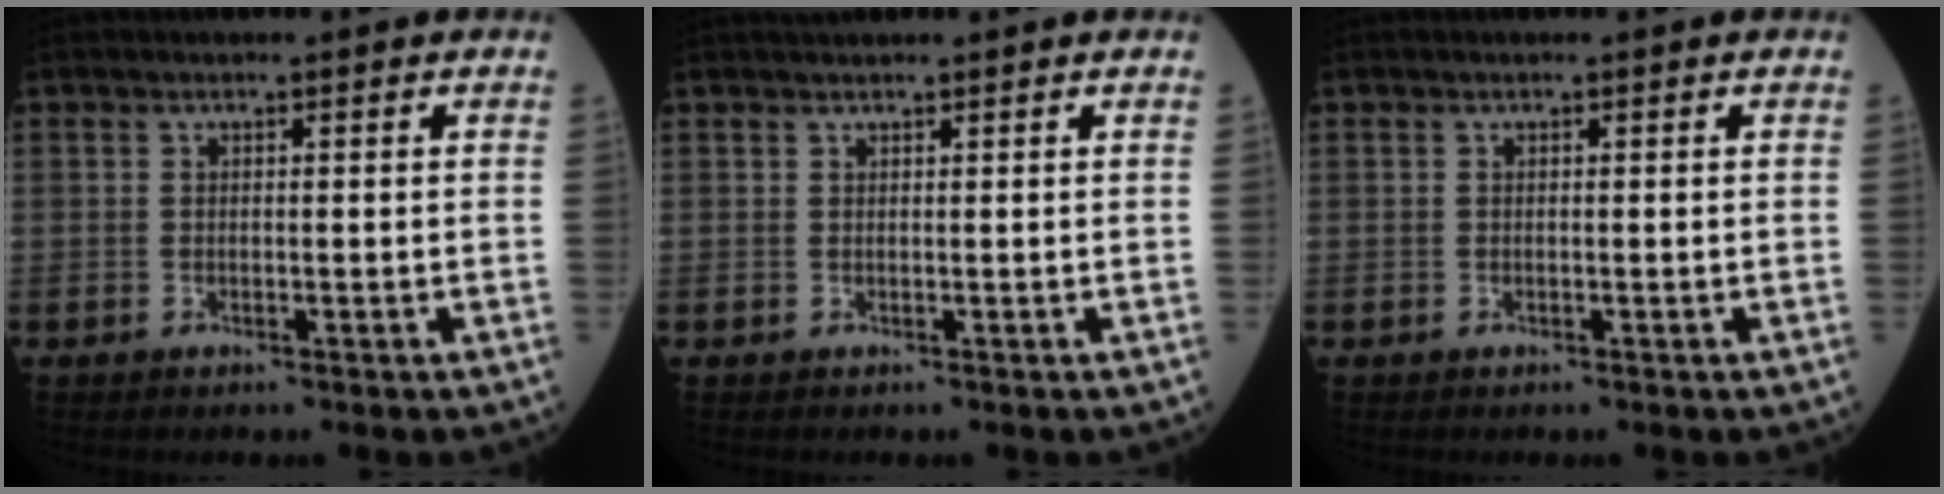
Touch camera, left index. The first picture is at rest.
{"total": 1.2, "force": [1.1, 0.0, 0.4], "torque": [-0.008, 0.029, 0.032]}
{"total": 0.0}